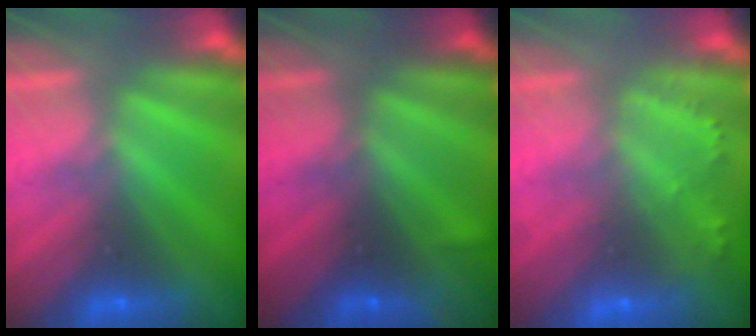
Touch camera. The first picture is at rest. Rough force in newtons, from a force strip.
{"total": 1.7}
{"total": 2.2}